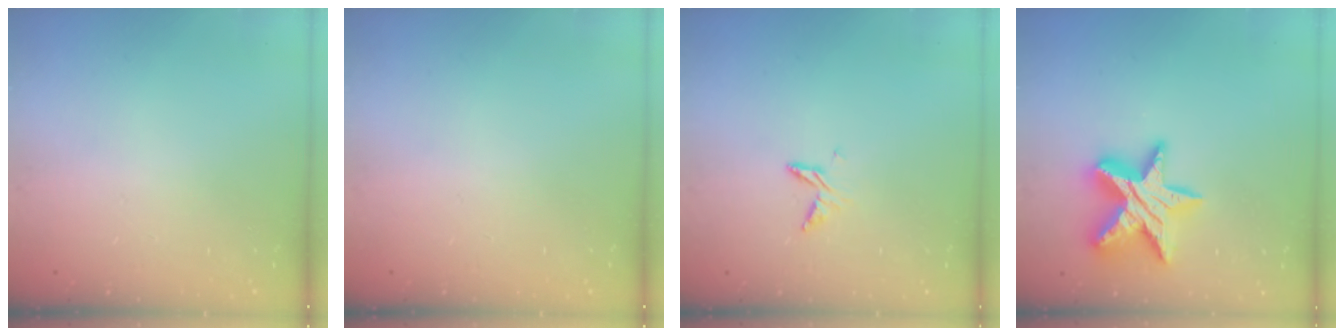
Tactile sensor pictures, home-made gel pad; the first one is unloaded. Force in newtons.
{"total": 0.0}
{"total": 7.0, "press": 6.9, "slide": 0.7}
{"total": 17.5, "press": 17.4, "slide": 1.4}